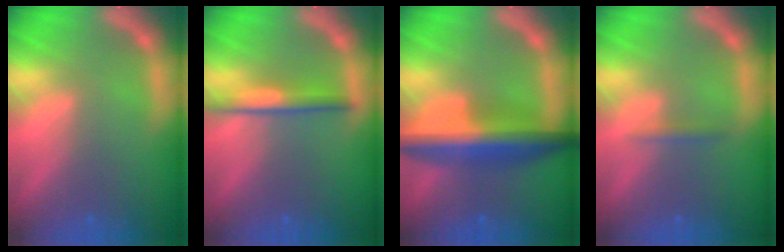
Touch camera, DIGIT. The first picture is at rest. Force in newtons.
{"total": 3.0}
{"total": 7.4}
{"total": 0.9}